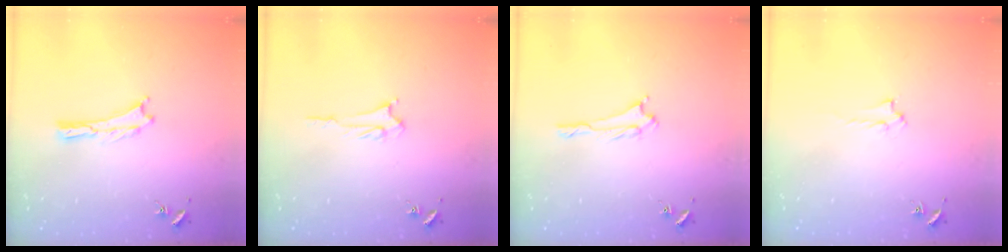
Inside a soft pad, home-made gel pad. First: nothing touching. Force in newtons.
{"total": 2.6, "press": 2.6, "slide": 0.3}
{"total": 1.7, "press": 1.7, "slide": 0.3}
{"total": 1.4, "press": 1.4, "slide": 0.2}